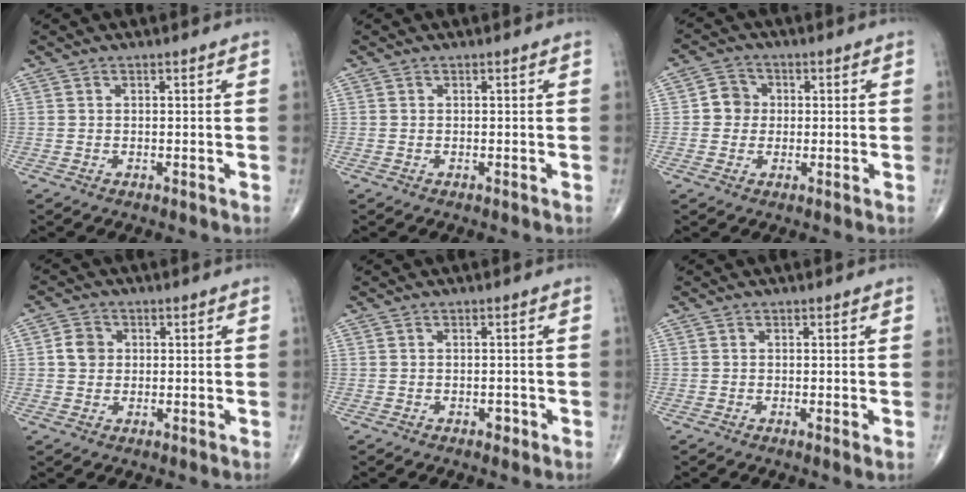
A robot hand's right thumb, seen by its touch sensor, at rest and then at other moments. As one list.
[{"total": 0.0}, {"total": 4.5, "force": [0.1, 4.2, 1.5], "torque": [-0.001, 0.008, -0.006]}, {"total": 3.8, "force": [0.4, 3.3, 1.8], "torque": [-0.020, 0.004, 0.002]}, {"total": 1.2, "force": [-0.6, 0.7, 0.7], "torque": [-0.008, 0.001, -0.011]}, {"total": 1.1, "force": [-0.2, 0.1, 1.1], "torque": [-0.025, -0.006, -0.005]}]